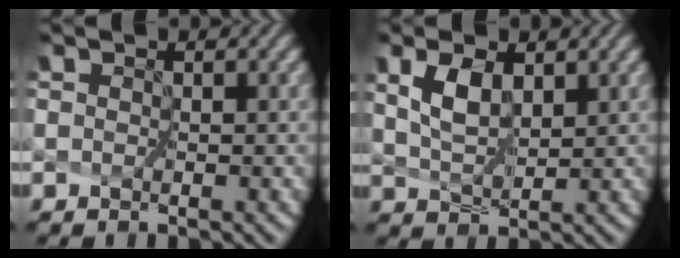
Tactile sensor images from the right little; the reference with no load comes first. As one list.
[{"total": 1.7, "force": [1.0, 0.5, 1.3], "torque": [-0.031, -0.005, 0.035]}]